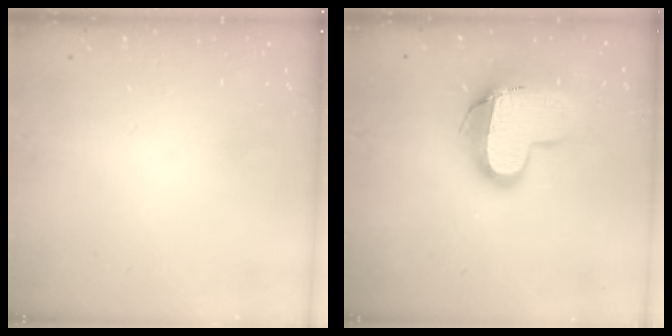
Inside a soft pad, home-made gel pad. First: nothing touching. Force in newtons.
{"total": 14.8, "press": 14.7, "slide": 1.2}